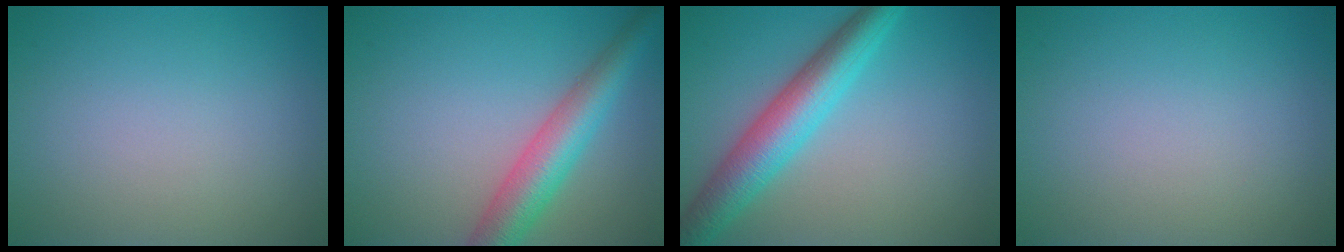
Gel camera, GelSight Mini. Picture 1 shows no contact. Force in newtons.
{"total": 5.5, "press": 5.5, "slide": 0.2}
{"total": 6.2, "press": 6.2, "slide": 0.0}
{"total": 0.0}